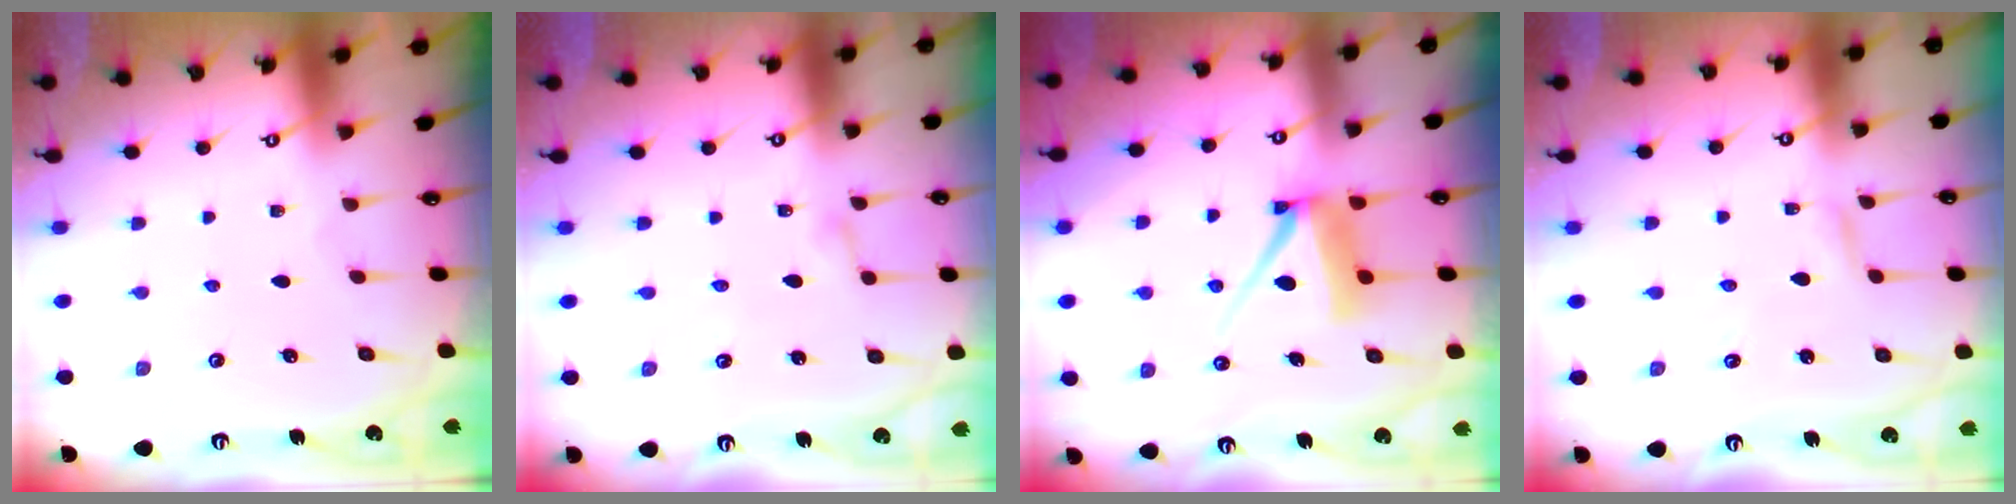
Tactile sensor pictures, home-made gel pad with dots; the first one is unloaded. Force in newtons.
{"total": 1.7, "press": 1.7, "slide": 0.2}
{"total": 8.0, "press": 7.9, "slide": 0.7}
{"total": 2.6, "press": 2.6, "slide": 0.1}